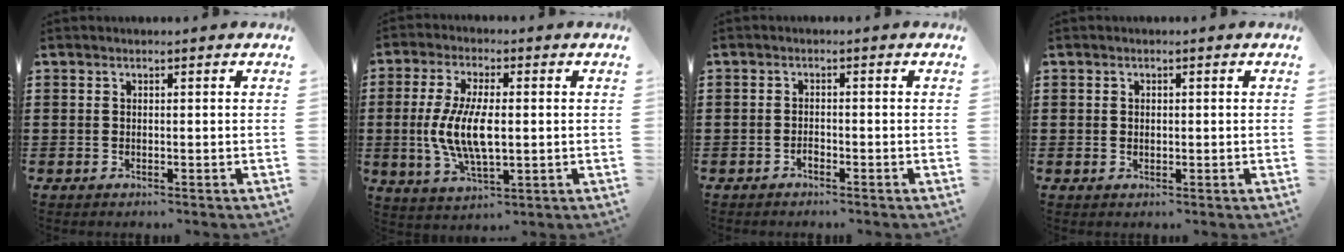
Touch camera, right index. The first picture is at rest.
{"total": 9.4, "force": [-0.3, 3.9, 8.6], "torque": [-0.196, -0.006, -0.014]}
{"total": 1.1, "force": [-0.9, 0.5, 0.5], "torque": [-0.013, -0.002, -0.016]}
{"total": 0.7, "force": [0.2, 0.6, 0.4], "torque": [-0.009, 0.005, 0.004]}